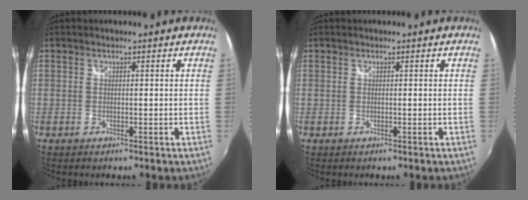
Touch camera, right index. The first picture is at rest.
{"total": 0.0}